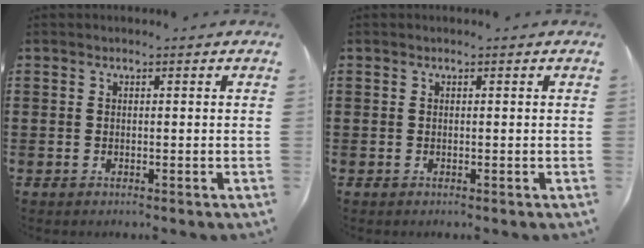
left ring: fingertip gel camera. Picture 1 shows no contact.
{"total": 0.0}